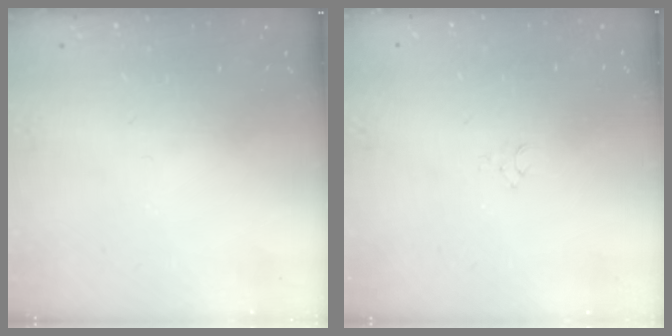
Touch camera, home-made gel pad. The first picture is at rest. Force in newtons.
{"total": 2.9, "press": 2.9, "slide": 0.3}